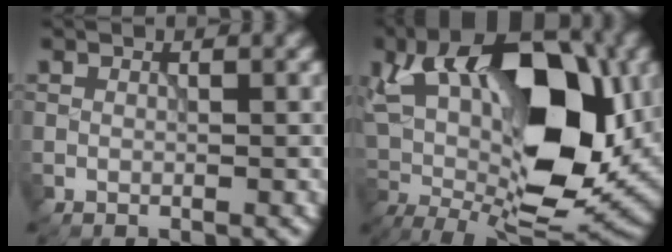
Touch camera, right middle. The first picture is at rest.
{"total": 16.8, "force": [3.2, 8.4, 14.2], "torque": [-0.220, 0.009, 0.045]}